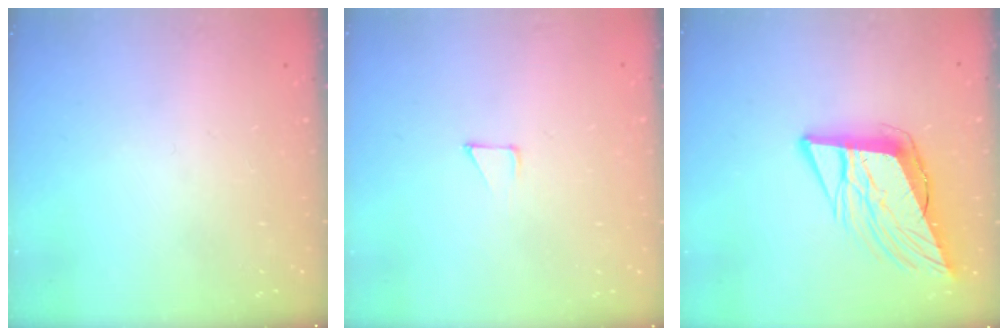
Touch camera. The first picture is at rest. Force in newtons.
{"total": 2.8, "press": 2.8, "slide": 0.2}
{"total": 13.0, "press": 12.4, "slide": 4.0}